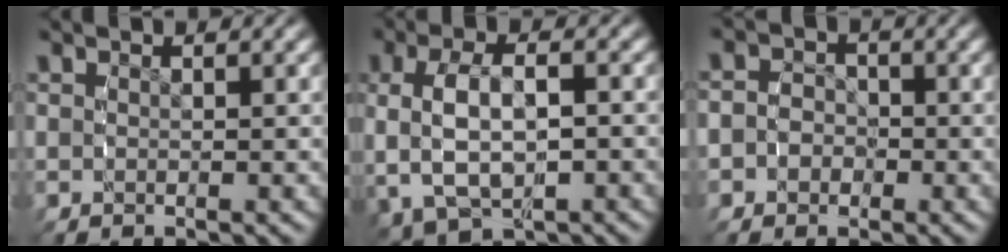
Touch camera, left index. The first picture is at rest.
{"total": 6.7, "force": [-0.1, 4.3, 5.1], "torque": [-0.120, -0.012, 0.013]}
{"total": 3.4, "force": [-1.2, 3.1, 0.8], "torque": [-0.018, -0.014, -0.023]}